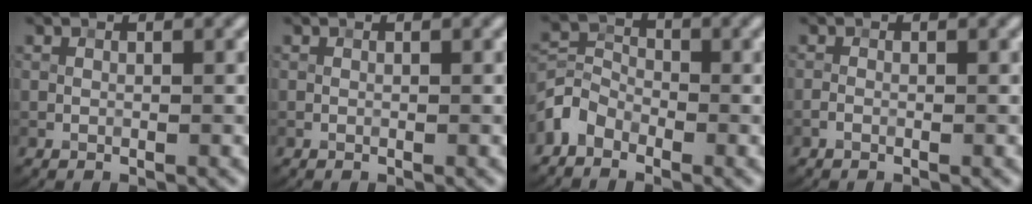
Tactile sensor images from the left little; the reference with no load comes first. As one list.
[{"total": 0.0}, {"total": 3.0, "force": [-2.1, 1.9, 0.9], "torque": [-0.020, 0.008, -0.053]}, {"total": 0.7, "force": [-0.4, 0.3, 0.4], "torque": [-0.009, 0.000, -0.008]}]